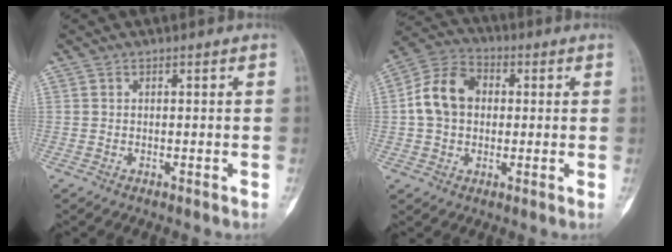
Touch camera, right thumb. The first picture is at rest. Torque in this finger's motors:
{"motor_torque": [0.12, 0.12, 0.66, -0.65, 0.07]}